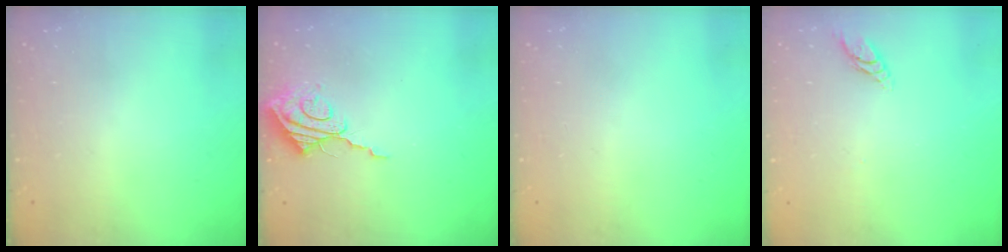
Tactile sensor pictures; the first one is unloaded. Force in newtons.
{"total": 9.6, "press": 9.6, "slide": 1.1}
{"total": 0.0}
{"total": 4.0, "press": 4.0, "slide": 0.4}